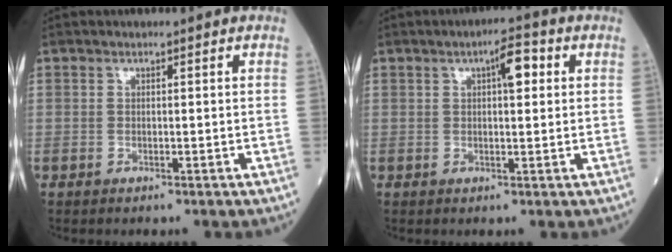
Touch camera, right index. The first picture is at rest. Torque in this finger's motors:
{"motor_torque": [0.29, 0.22, 0.09, 0.02]}